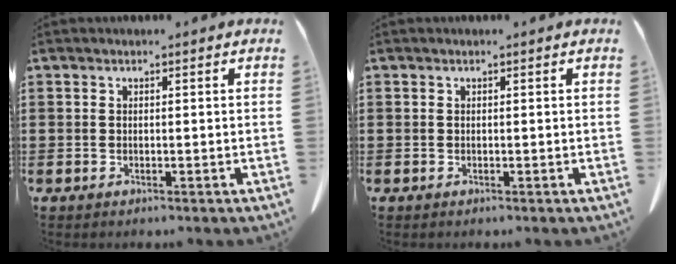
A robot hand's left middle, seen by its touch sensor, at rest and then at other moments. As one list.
[{"total": 0.0}]